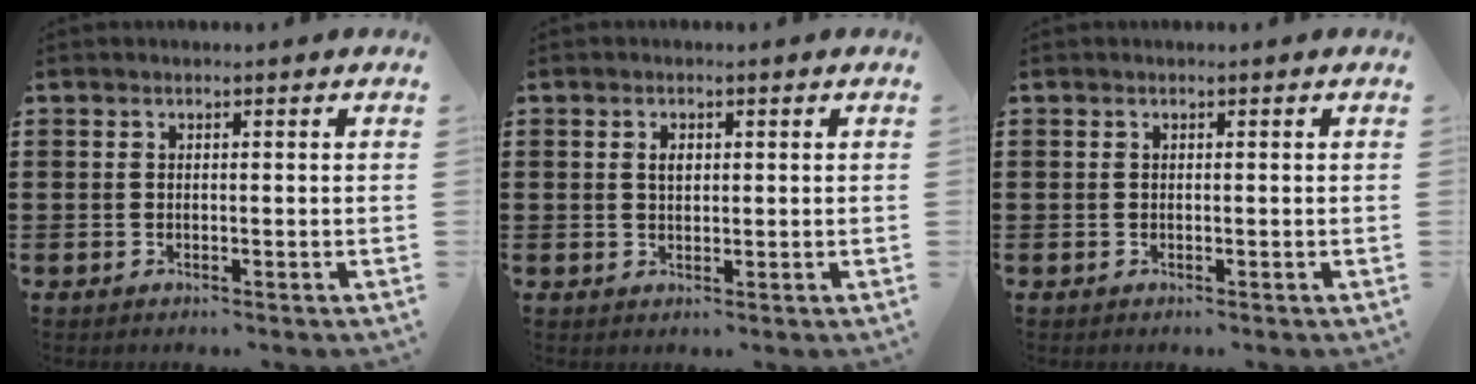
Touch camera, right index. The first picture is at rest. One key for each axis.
{"total": 1.6, "fx": 0.3, "fy": 0.9, "fz": 1.3, "tx": -0.027, "ty": 0.007, "tz": 0.004}
{"total": 0.0}